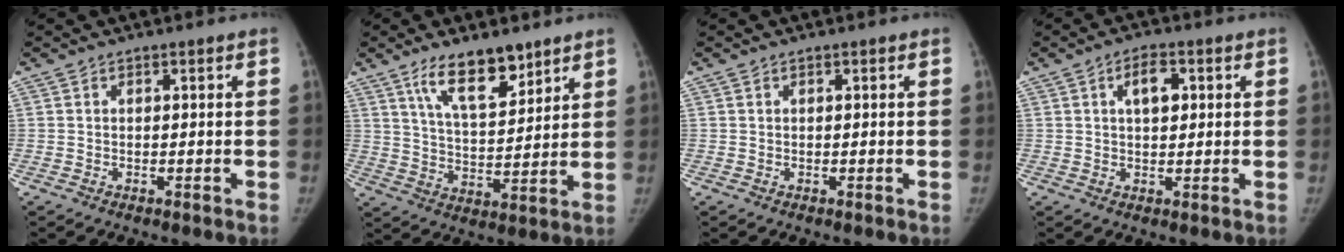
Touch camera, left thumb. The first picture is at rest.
{"total": 11.6, "force": [7.9, 4.4, 7.3], "torque": [-0.100, -0.051, 0.144]}
{"total": 0.0}
{"total": 5.1, "force": [1.6, 2.9, 3.9], "torque": [-0.049, 0.002, 0.023]}